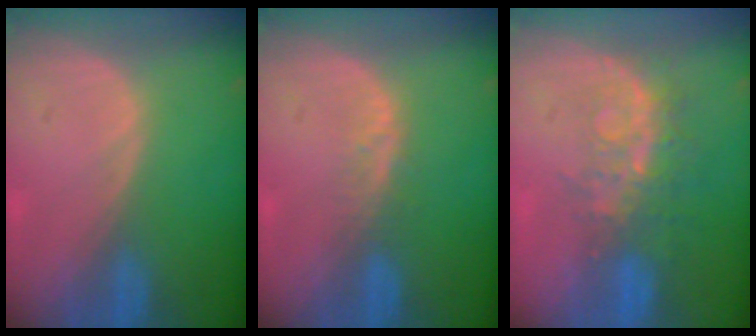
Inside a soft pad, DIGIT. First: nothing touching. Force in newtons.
{"total": 2.1, "press": 2.1, "slide": 0.2}
{"total": 8.5, "press": 7.0, "slide": 4.7}